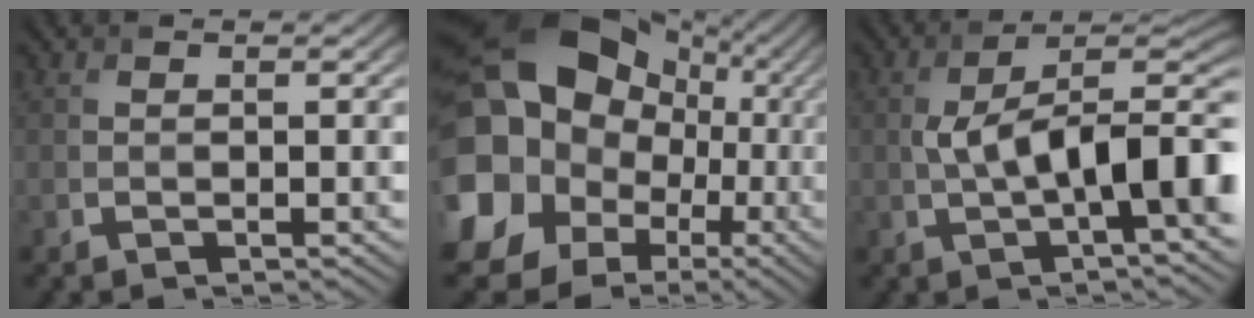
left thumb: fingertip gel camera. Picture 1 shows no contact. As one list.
[{"total": 24.2, "force": [3.5, 21.6, 10.3], "torque": [-0.279, 0.002, 0.046]}, {"total": 11.6, "force": [-0.8, 4.4, 10.7], "torque": [-0.169, 0.008, -0.019]}]